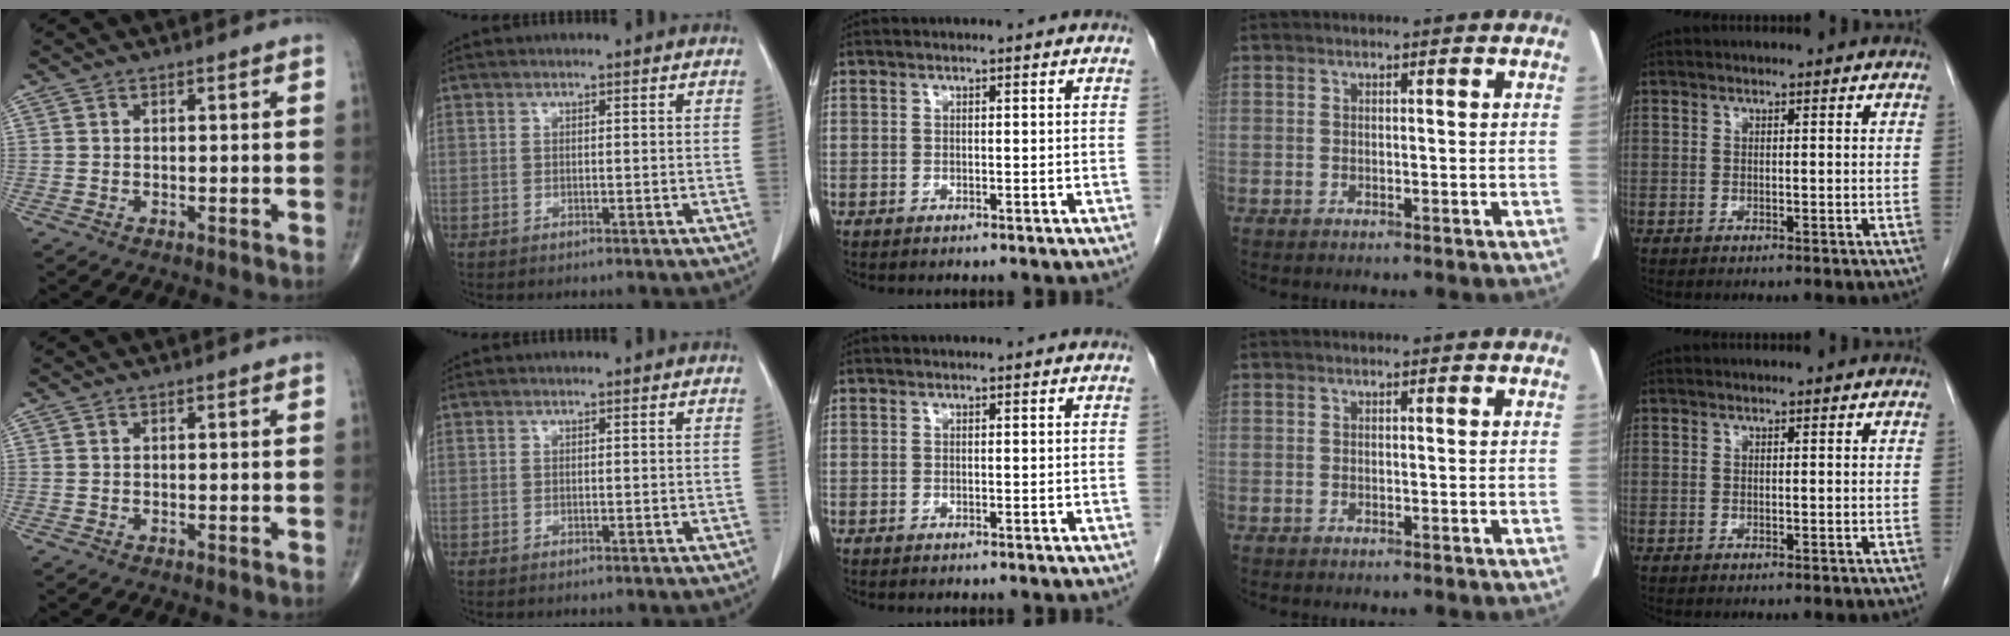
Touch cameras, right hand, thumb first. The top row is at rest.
{}